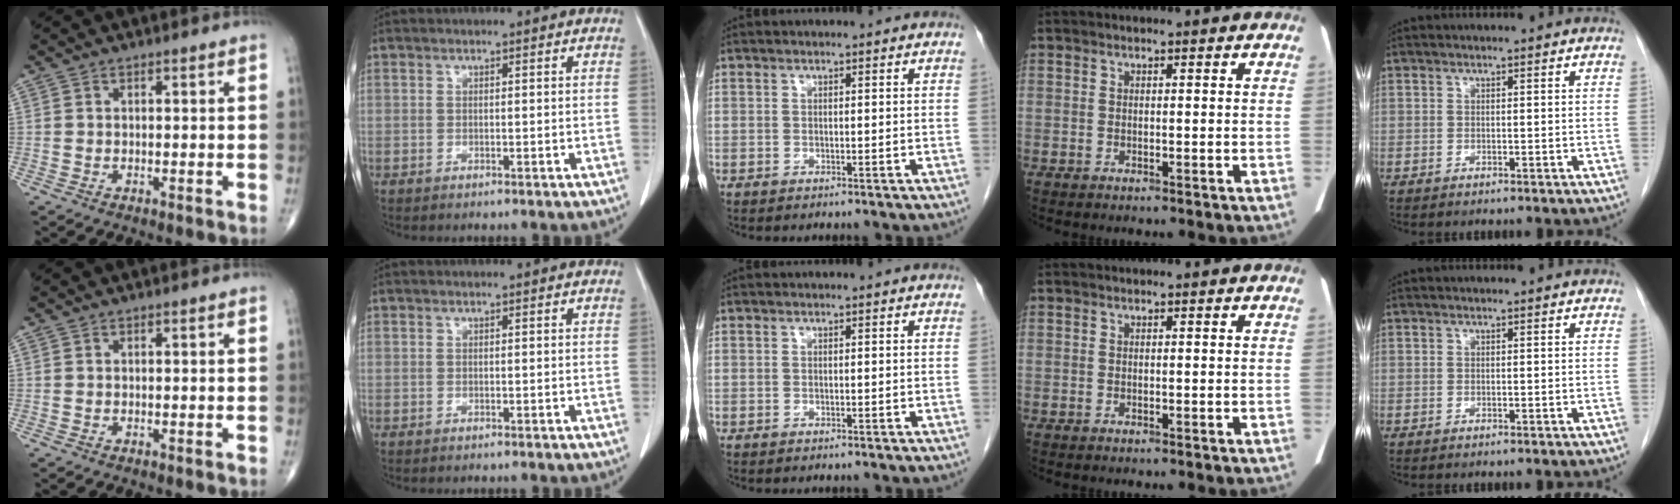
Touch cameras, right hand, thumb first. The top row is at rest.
{}